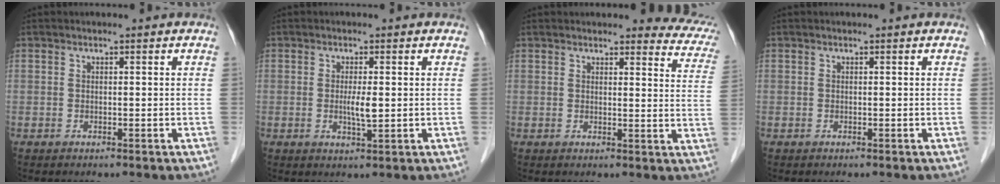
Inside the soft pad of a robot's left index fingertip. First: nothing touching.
{"total": 2.9, "force": [0.1, 0.3, 2.9], "torque": [-0.056, -0.005, 0.002]}
{"total": 9.7, "force": [9.2, 1.9, 2.6], "torque": [0.003, -0.025, 0.069]}
{"total": 0.0}